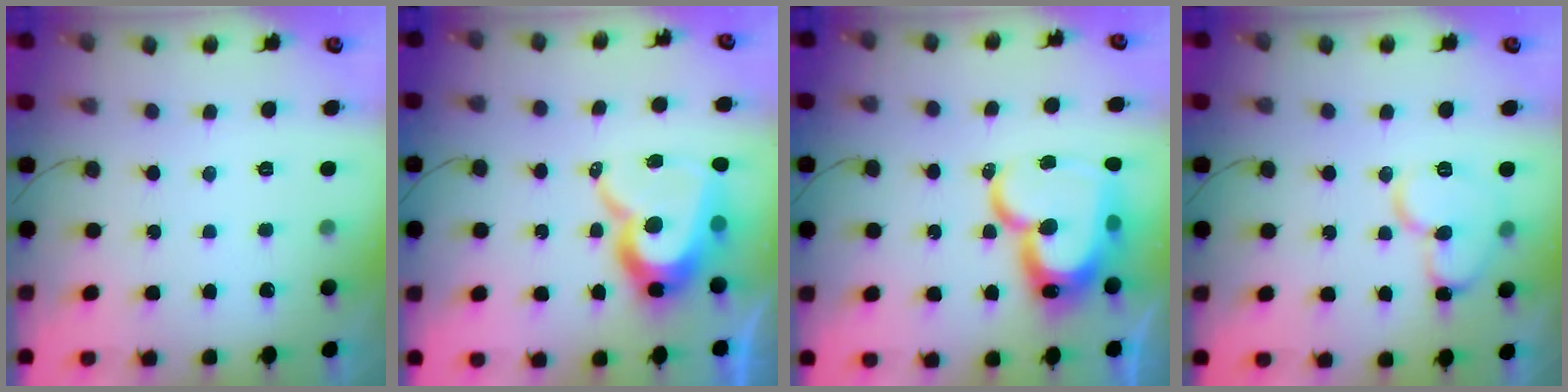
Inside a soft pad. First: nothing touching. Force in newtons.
{"total": 15.7, "press": 15.7, "slide": 1.3}
{"total": 25.1, "press": 25.0, "slide": 1.9}
{"total": 11.5, "press": 11.4, "slide": 1.5}